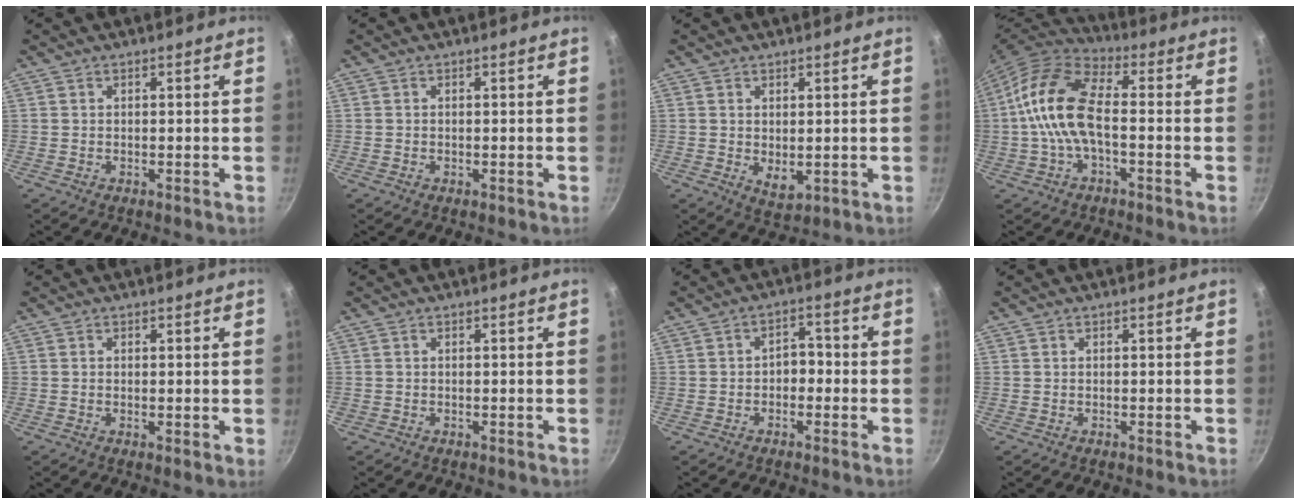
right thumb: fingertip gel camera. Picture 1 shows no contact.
{"total": 0.0}
{"total": 3.8, "force": [0.4, 2.3, 2.9], "torque": [-0.043, -0.016, 0.012]}
{"total": 13.8, "force": [-1.2, 6.7, 12.0], "torque": [-0.227, 0.037, -0.040]}
{"total": 0.8, "force": [0.3, 0.4, 0.7], "torque": [-0.010, -0.005, 0.000]}
{"total": 0.0}
{"total": 3.9, "force": [-1.0, 2.7, 2.5], "torque": [-0.009, 0.020, -0.019]}
{"total": 0.0}